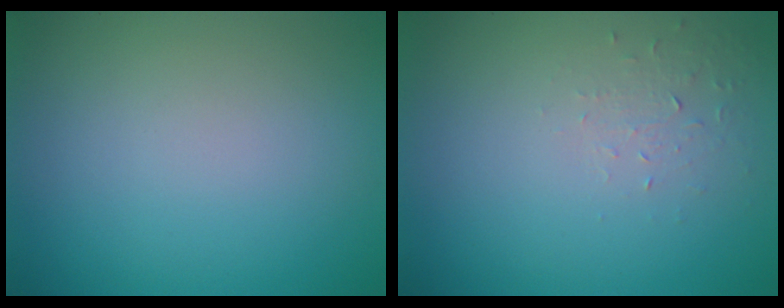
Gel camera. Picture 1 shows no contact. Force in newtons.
{"total": 1.0, "press": 0.4, "slide": 0.9}